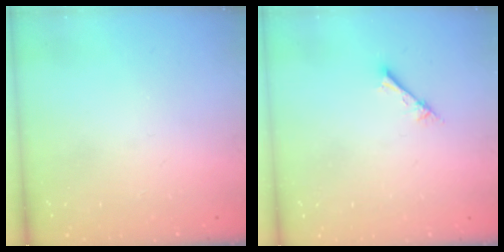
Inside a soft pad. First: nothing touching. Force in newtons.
{"total": 2.3, "press": 2.3, "slide": 0.3}